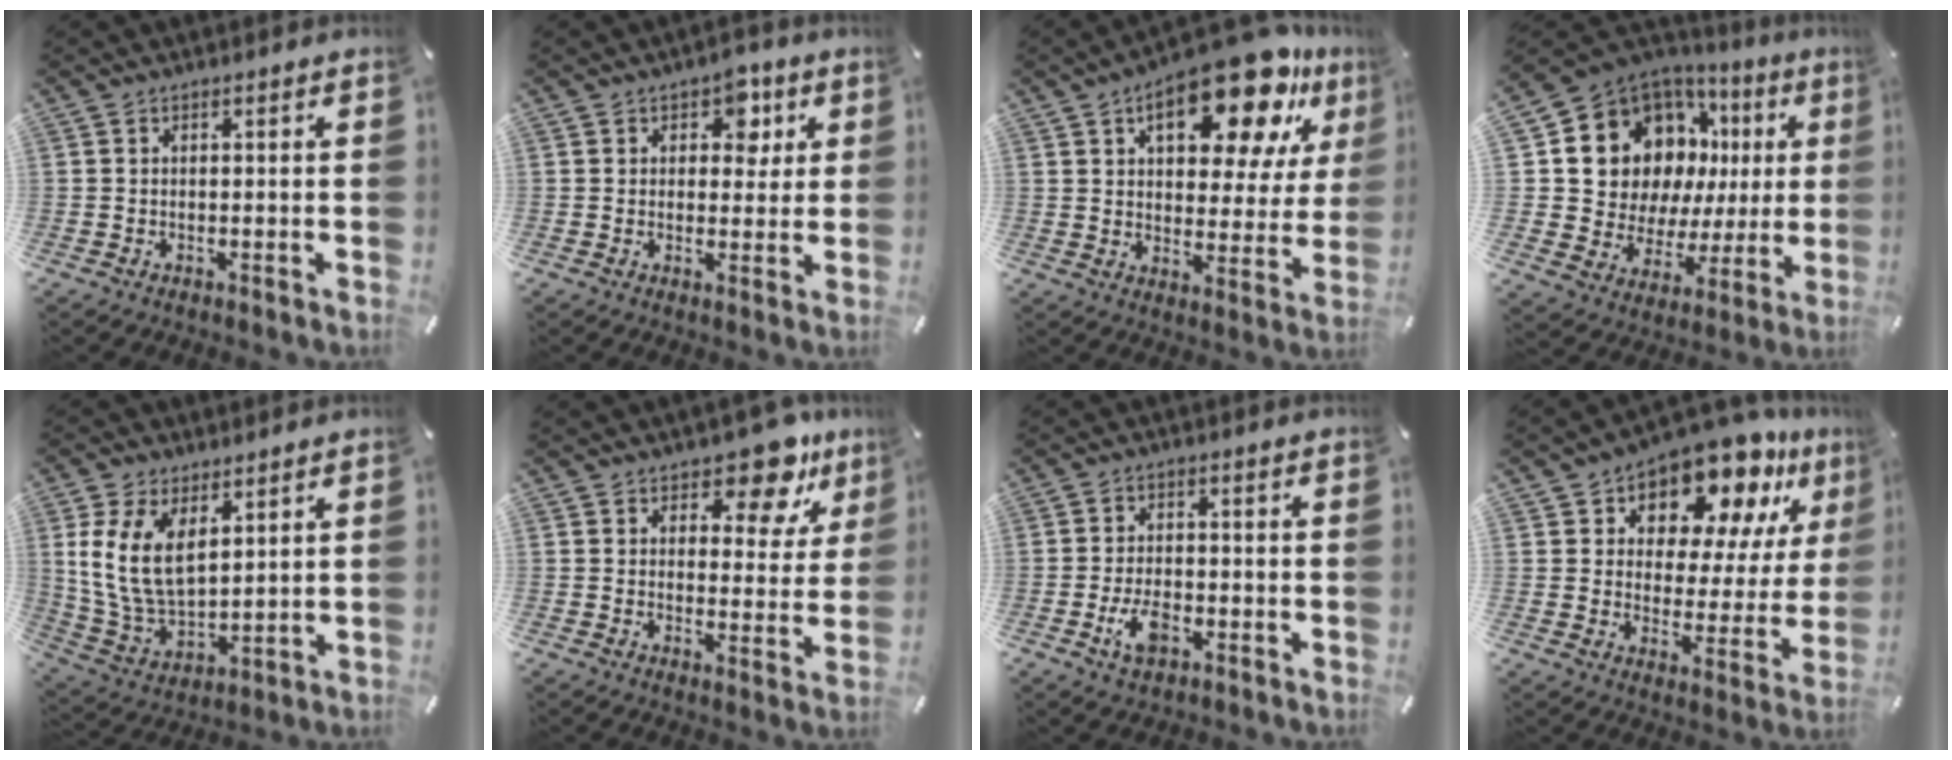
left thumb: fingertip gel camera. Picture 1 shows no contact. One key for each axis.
{"total": 6.4, "fx": 2.6, "fy": 4.7, "fz": 3.4, "tx": -0.023, "ty": -0.008, "tz": 0.037}
{"total": 19.9, "fx": 12.2, "fy": 8.4, "fz": 13.2, "tx": -0.182, "ty": -0.069, "tz": 0.194}
{"total": 15.9, "fx": 7.1, "fy": 12.2, "fz": 7.2, "tx": -0.131, "ty": -0.061, "tz": 0.147}
{"total": 12.2, "fx": 4.8, "fy": 7.8, "fz": 8.1, "tx": -0.190, "ty": -0.025, "tz": 0.086}
{"total": 11.4, "fx": 8.0, "fy": 5.2, "fz": 6.1, "tx": -0.066, "ty": -0.061, "tz": 0.134}
{"total": 5.9, "fx": -2.3, "fy": 3.3, "fz": 4.3, "tx": -0.095, "ty": 0.005, "tz": -0.043}
{"total": 13.9, "fx": 11.2, "fy": 6.2, "fz": 5.3, "tx": -0.098, "ty": -0.093, "tz": 0.194}